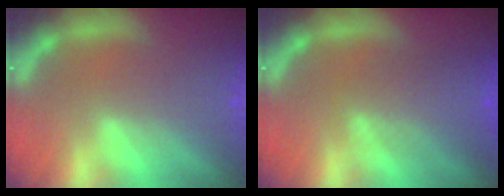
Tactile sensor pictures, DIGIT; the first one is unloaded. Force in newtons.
{"total": 4.5}